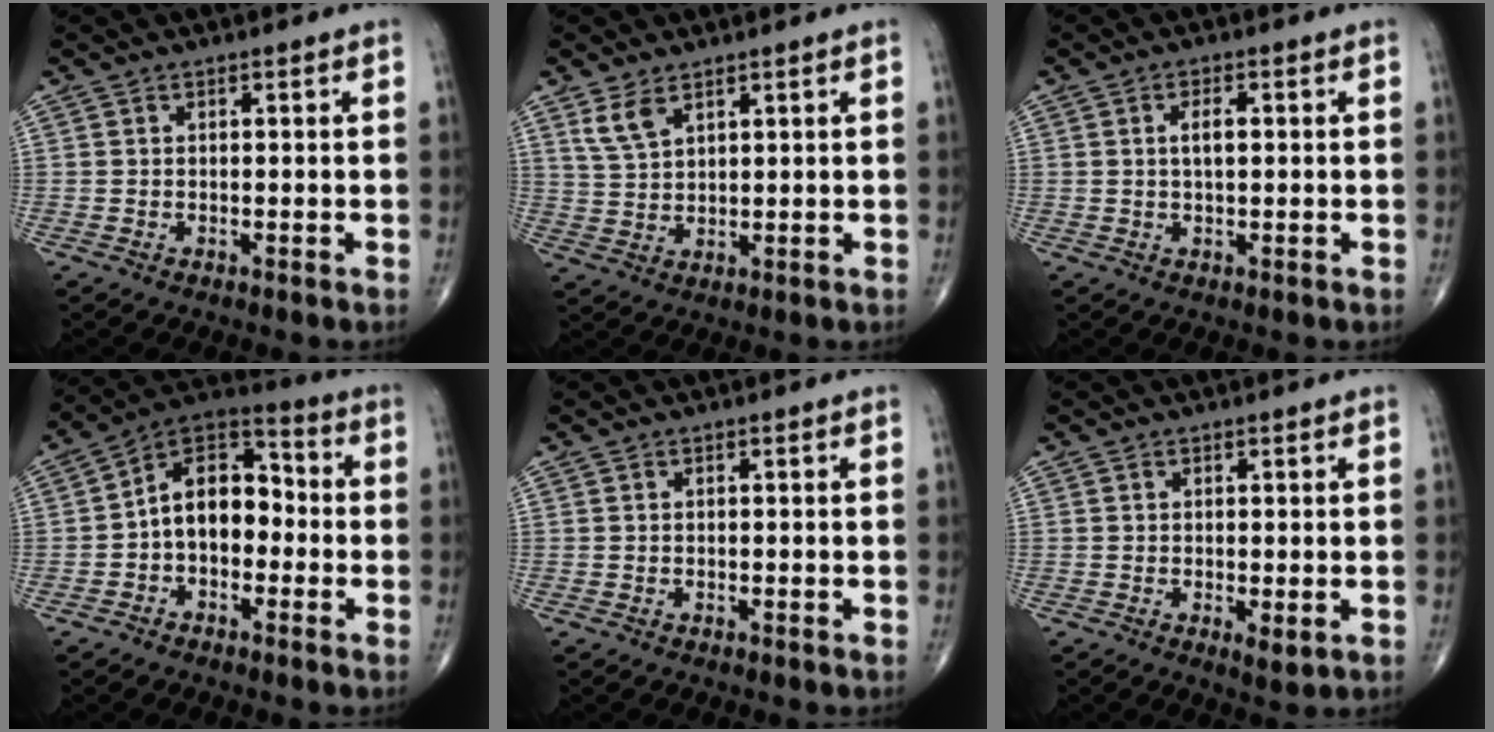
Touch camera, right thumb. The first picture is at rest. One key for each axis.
{"total": 4.6, "fx": 2.9, "fy": 2.2, "fz": 2.8, "tx": -0.054, "ty": -0.011, "tz": 0.067}
{"total": 3.2, "fx": 0.5, "fy": 1.4, "fz": 2.9, "tx": -0.050, "ty": 0.002, "tz": 0.009}
{"total": 12.1, "fx": -1.4, "fy": 8.0, "fz": 8.9, "tx": -0.111, "ty": 0.045, "tz": -0.041}
{"total": 0.0}
{"total": 2.3, "fx": -0.3, "fy": 0.8, "fz": 2.1, "tx": -0.032, "ty": -0.008, "tz": -0.003}